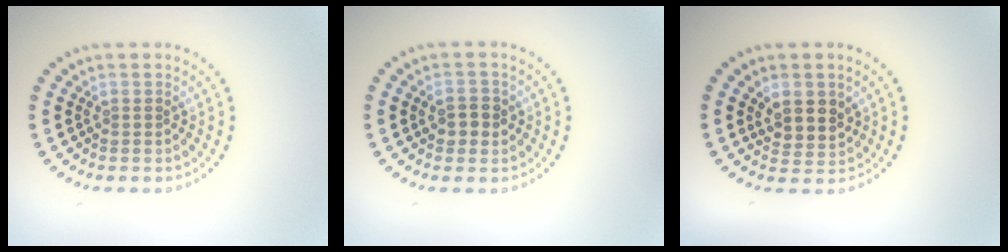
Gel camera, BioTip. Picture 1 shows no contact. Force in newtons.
{"total": 2.2, "press": 2.2, "slide": 0.3}
{"total": 2.8, "press": 2.5, "slide": 1.3}